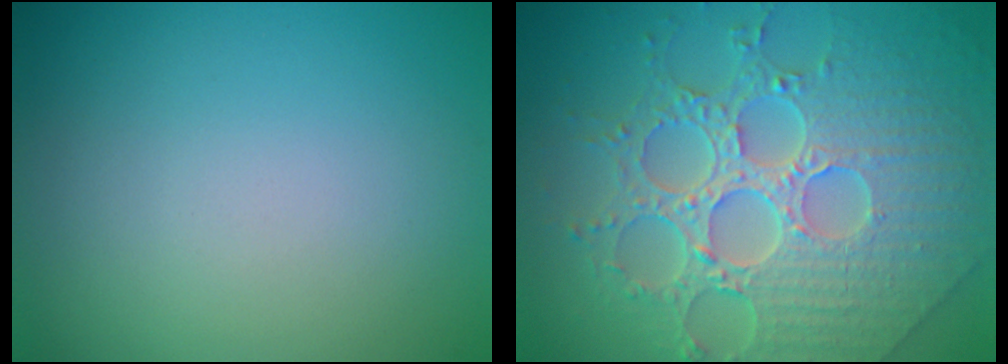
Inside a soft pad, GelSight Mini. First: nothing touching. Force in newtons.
{"total": 8.7, "press": 6.3, "slide": 5.9}